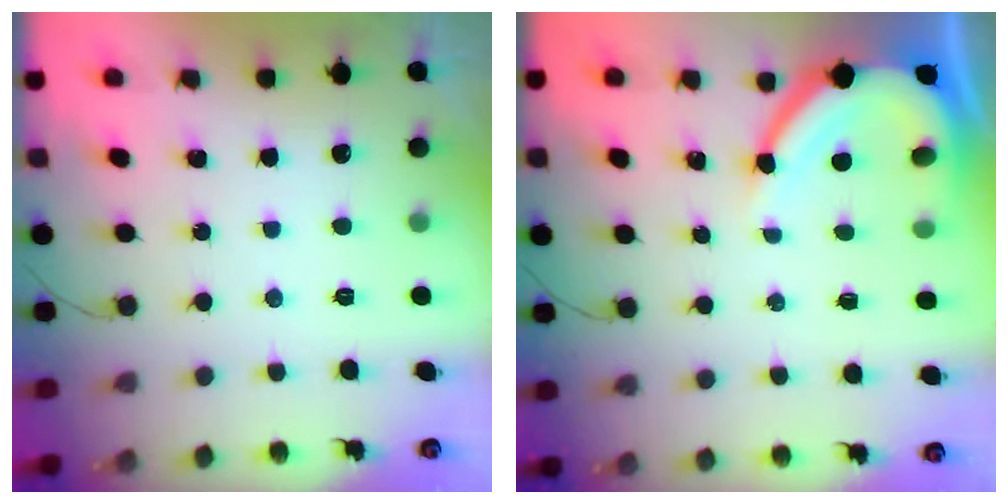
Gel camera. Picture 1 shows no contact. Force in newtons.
{"total": 8.5, "press": 8.5, "slide": 0.7}